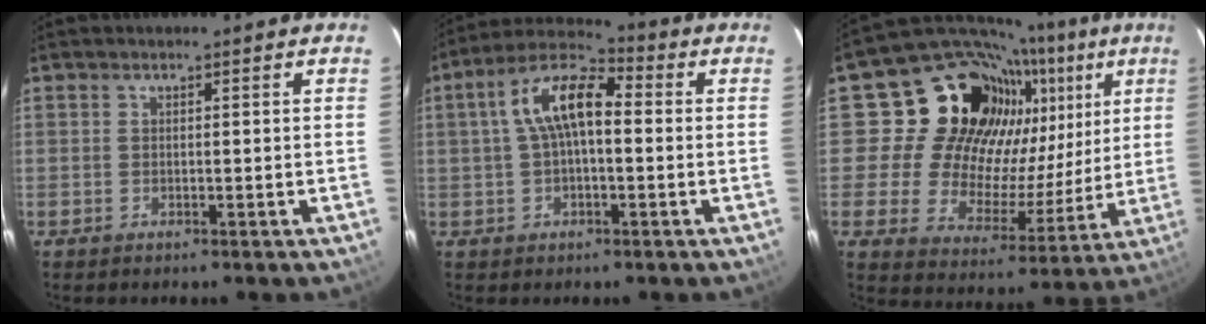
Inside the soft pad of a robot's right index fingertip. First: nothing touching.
{"total": 10.4, "force": [0.9, 4.7, 9.2], "torque": [-0.179, 0.032, 0.009]}
{"total": 26.1, "force": [13.0, 18.7, 12.7], "torque": [-0.233, 0.022, 0.221]}